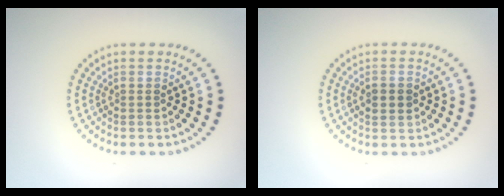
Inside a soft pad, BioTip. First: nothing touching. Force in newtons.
{"total": 2.1, "press": 2.1, "slide": 0.2}